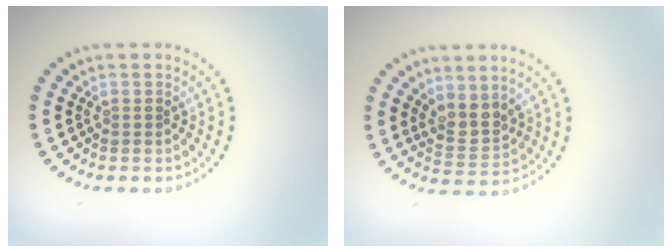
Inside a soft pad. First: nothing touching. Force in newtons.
{"total": 2.5, "press": 2.0, "slide": 1.5}